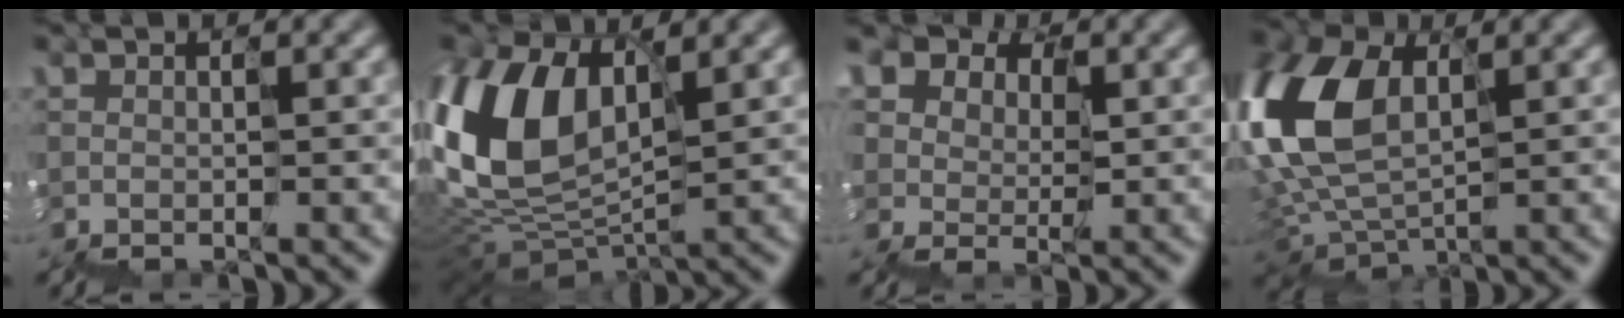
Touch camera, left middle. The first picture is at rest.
{"total": 9.6, "force": [2.6, 5.8, 7.2], "torque": [-0.208, 0.016, 0.044]}
{"total": 6.8, "force": [4.1, 4.9, 2.3], "torque": [-0.049, 0.030, 0.069]}
{"total": 9.5, "force": [2.4, 5.9, 7.1], "torque": [-0.227, 0.015, 0.048]}